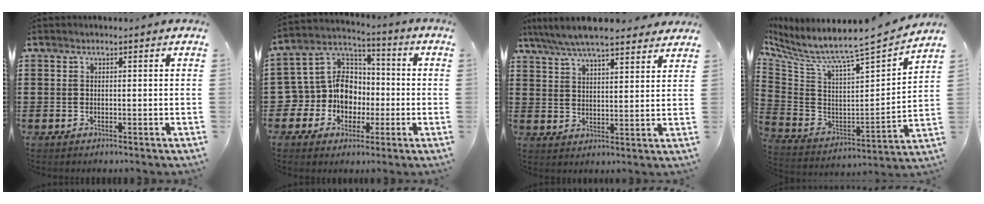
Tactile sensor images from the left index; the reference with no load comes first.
{"total": 10.5, "force": [-2.6, 9.4, 3.9], "torque": [-0.113, 0.017, -0.048]}
{"total": 7.0, "force": [6.3, 0.9, 2.9], "torque": [-0.076, -0.017, 0.114]}
{"total": 5.6, "force": [5.1, -0.3, 2.4], "torque": [-0.077, -0.066, 0.069]}